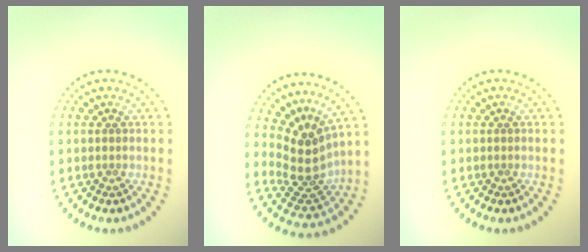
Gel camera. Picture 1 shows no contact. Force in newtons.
{"total": 3.8, "press": 2.7, "slide": 2.6}
{"total": 0.0}